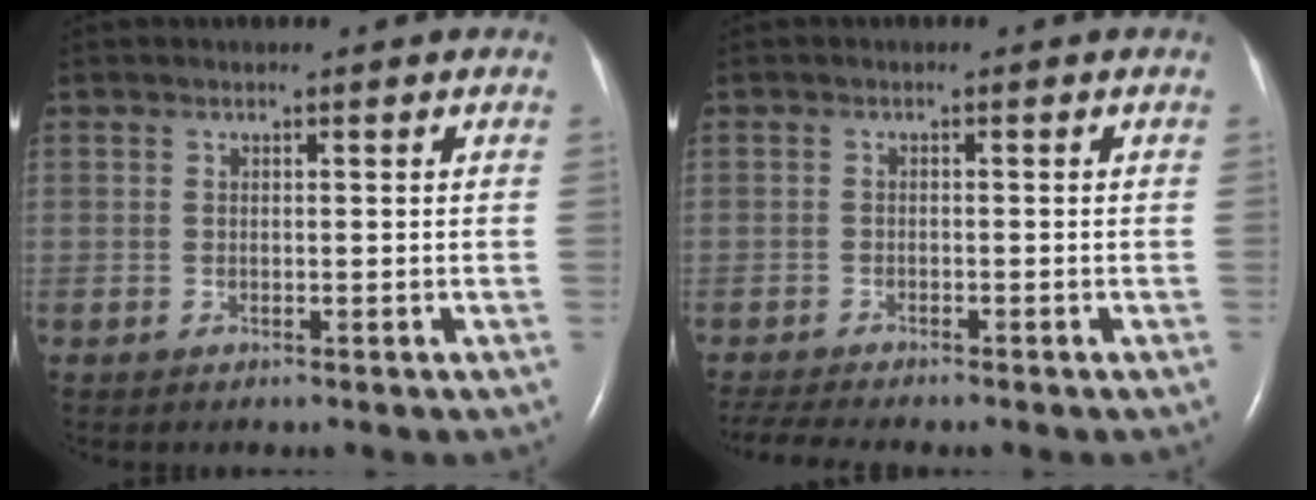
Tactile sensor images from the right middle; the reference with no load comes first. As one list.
[{"total": 5.1, "force": [-4.7, 0.1, 2.2], "torque": [-0.039, -0.013, -0.075]}]